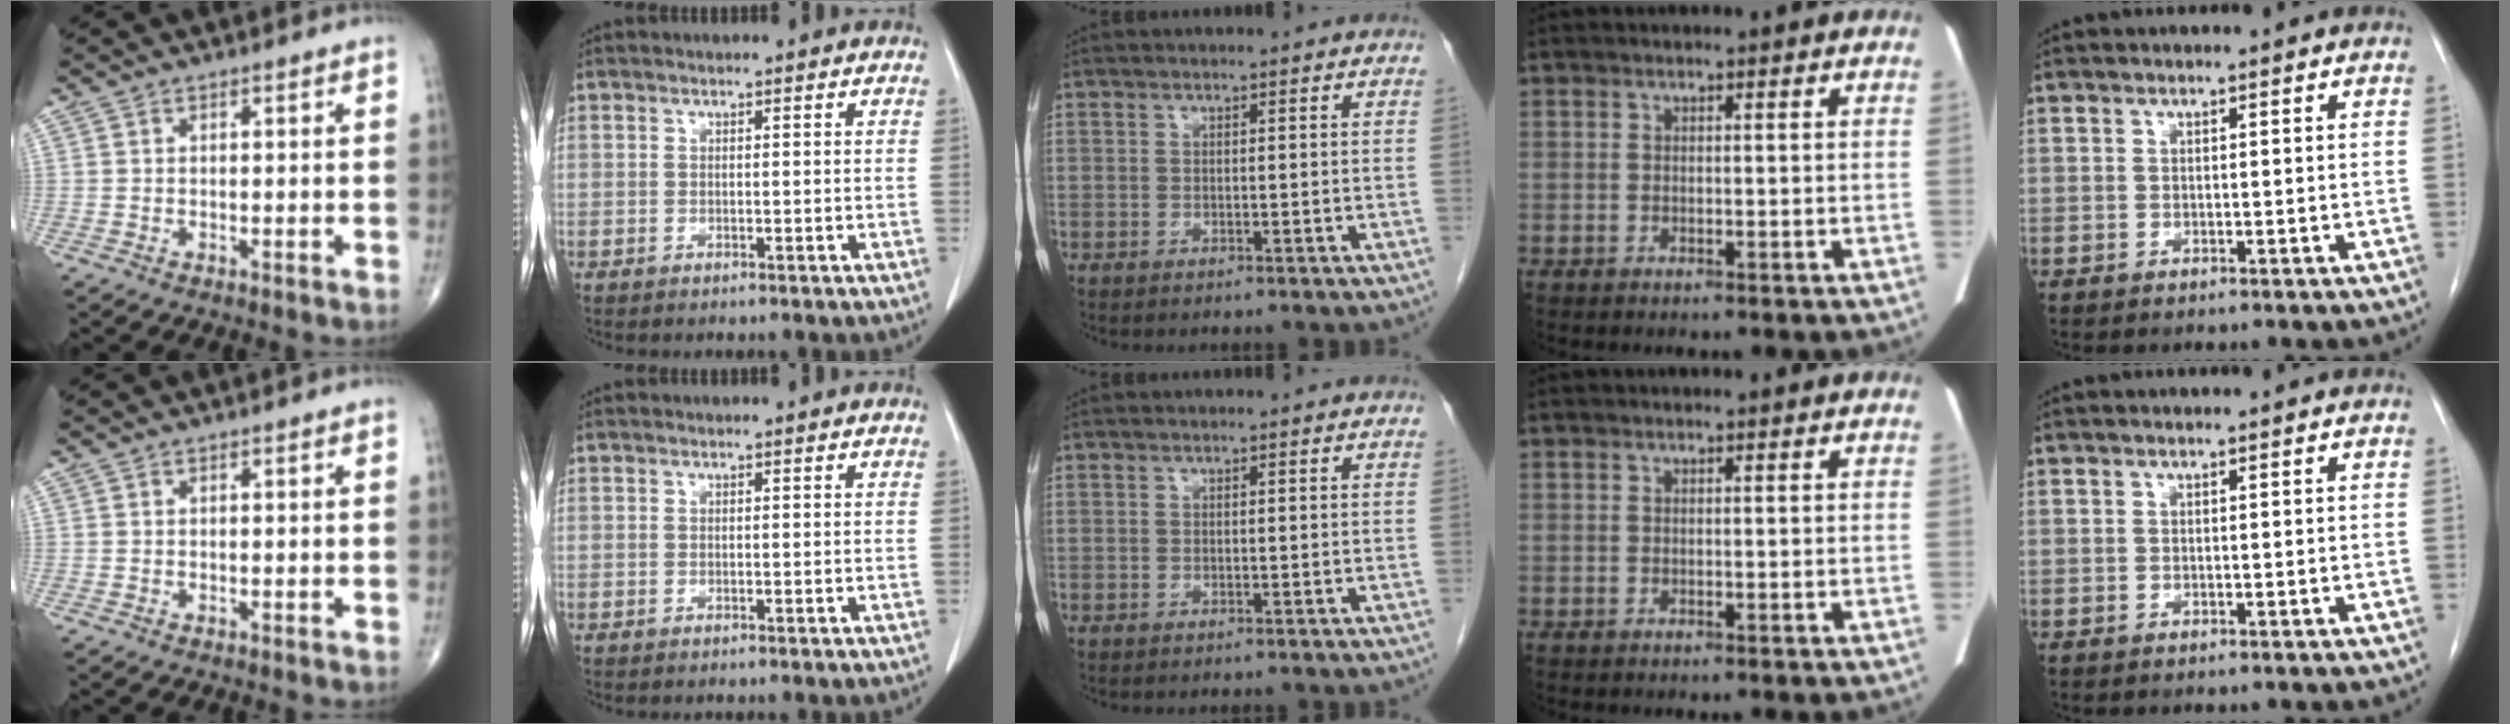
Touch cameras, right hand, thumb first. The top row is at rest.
{}